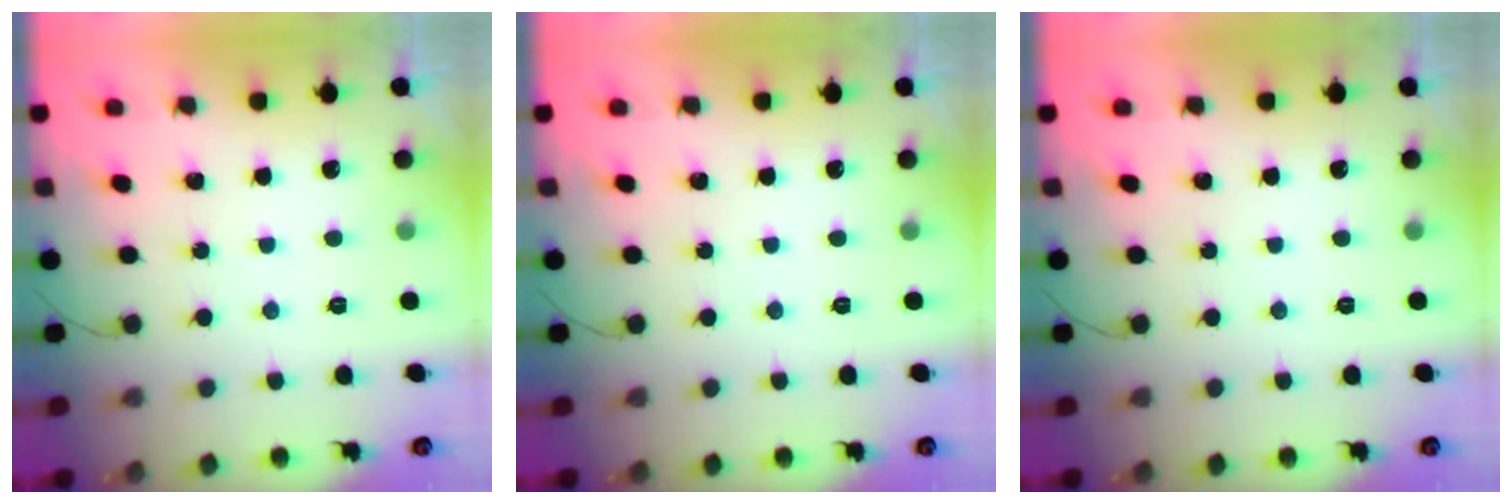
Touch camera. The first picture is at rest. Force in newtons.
{"total": 0.0}
{"total": 0.0}